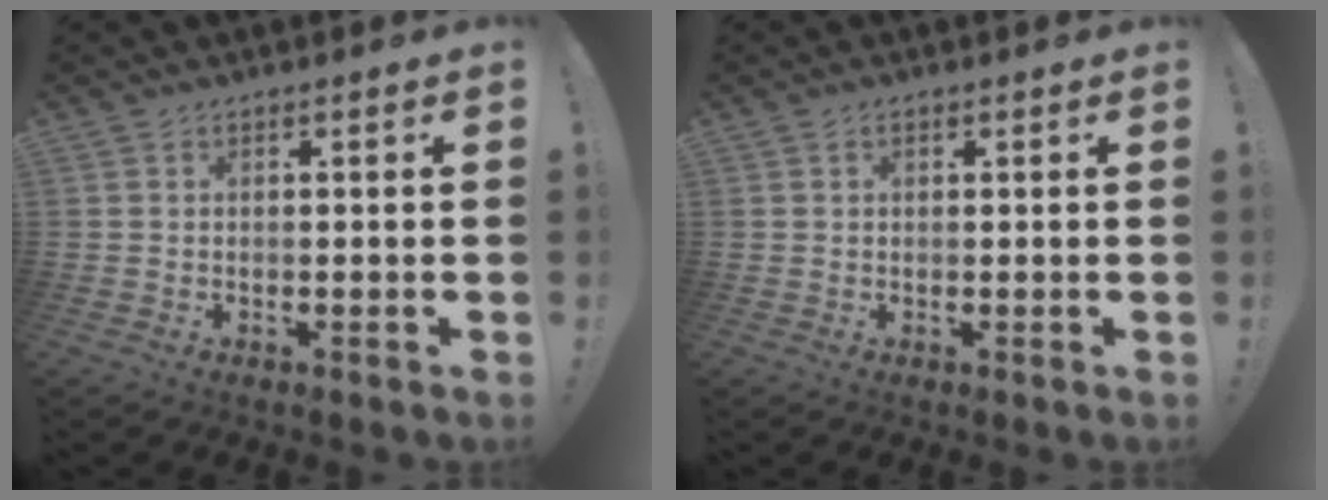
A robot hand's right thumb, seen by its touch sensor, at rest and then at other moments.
{"total": 0.8, "force": [0.4, 0.6, 0.3], "torque": [-0.011, 0.005, 0.008]}